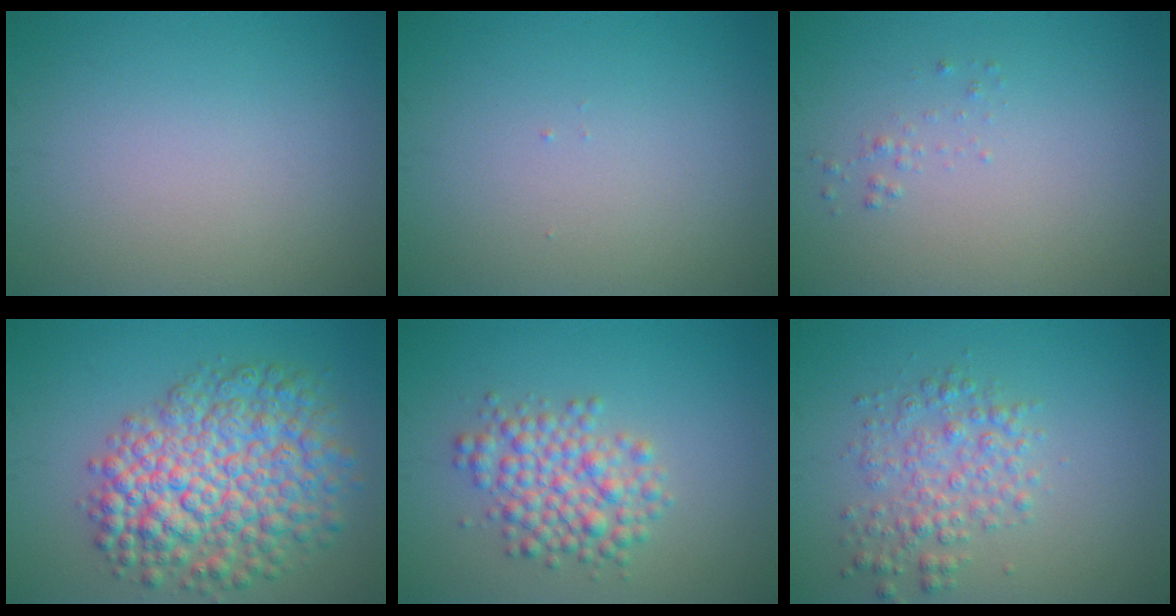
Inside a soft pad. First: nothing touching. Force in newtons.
{"total": 0.0}
{"total": 0.6, "press": 0.6, "slide": 0.1}
{"total": 9.6, "press": 9.6, "slide": 0.3}
{"total": 4.4, "press": 4.3, "slide": 0.2}
{"total": 3.3, "press": 3.3, "slide": 0.1}